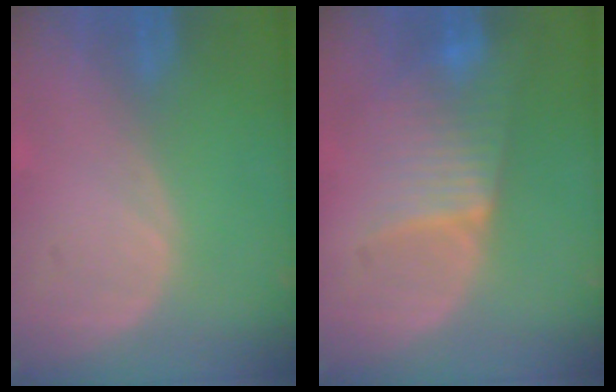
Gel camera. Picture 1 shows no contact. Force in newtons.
{"total": 6.3, "press": 6.3, "slide": 0.9}